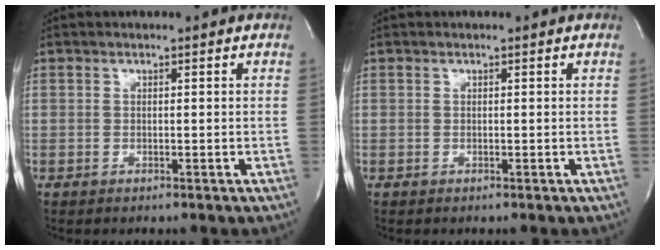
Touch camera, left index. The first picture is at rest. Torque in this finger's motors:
{"motor_torque": [0.18, 0.00, 0.01, 0.00]}